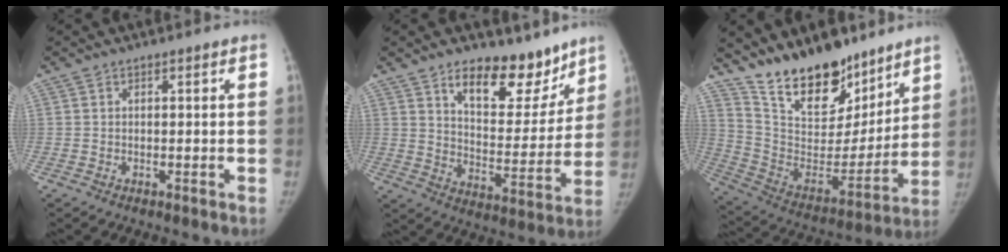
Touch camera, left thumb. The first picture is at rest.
{"total": 15.3, "force": [10.9, 7.4, 7.7], "torque": [-0.053, -0.078, 0.176]}
{"total": 21.6, "force": [16.5, 9.8, 9.8], "torque": [-0.127, -0.096, 0.287]}